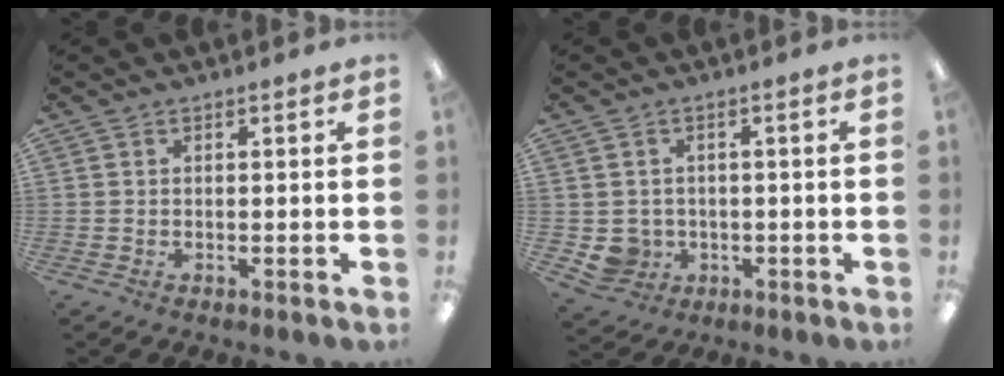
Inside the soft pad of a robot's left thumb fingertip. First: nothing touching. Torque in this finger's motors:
{"motor_torque": [-0.04, 0.04, 0.11, -0.29, 0.00]}